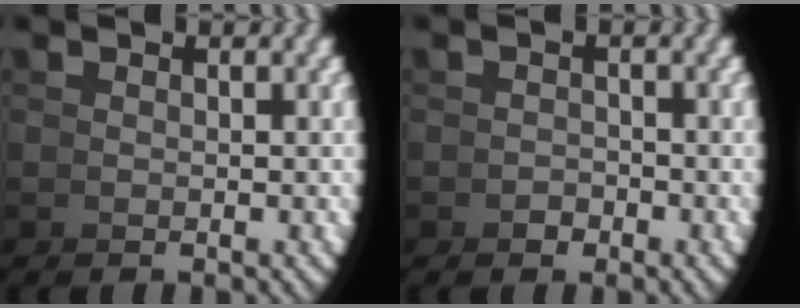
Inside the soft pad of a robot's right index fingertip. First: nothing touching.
{"total": 1.2, "force": [-1.0, -0.5, -0.5], "torque": [0.024, 0.001, -0.019]}